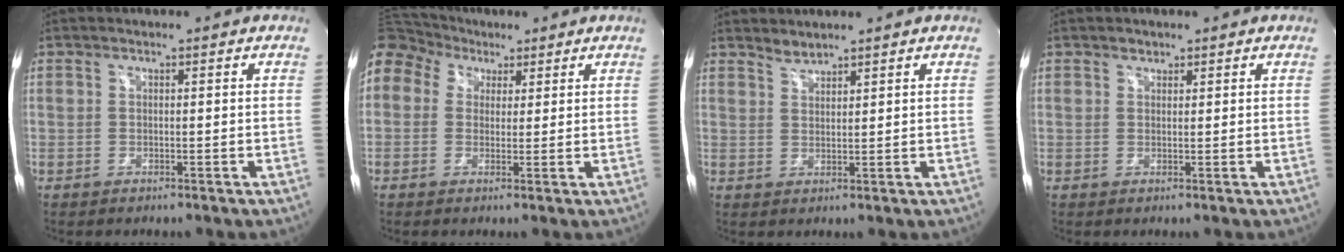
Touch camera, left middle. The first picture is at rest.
{"total": 20.2, "force": [8.9, 16.1, 8.3], "torque": [-0.275, 0.122, 0.174]}
{"total": 1.8, "force": [1.8, 0.2, 0.1], "torque": [-0.001, 0.002, 0.037]}
{"total": 1.1, "force": [0.8, 0.7, 0.2], "torque": [0.003, -0.003, 0.009]}